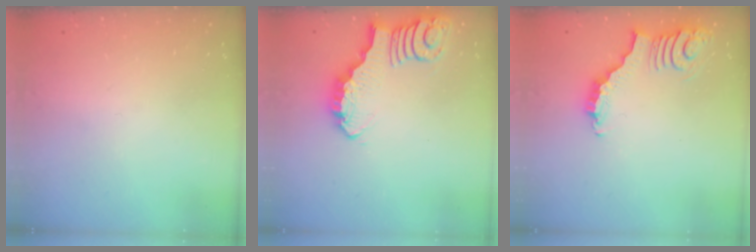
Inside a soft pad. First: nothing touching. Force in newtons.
{"total": 2.9, "press": 2.9, "slide": 0.2}
{"total": 3.9, "press": 3.9, "slide": 0.7}